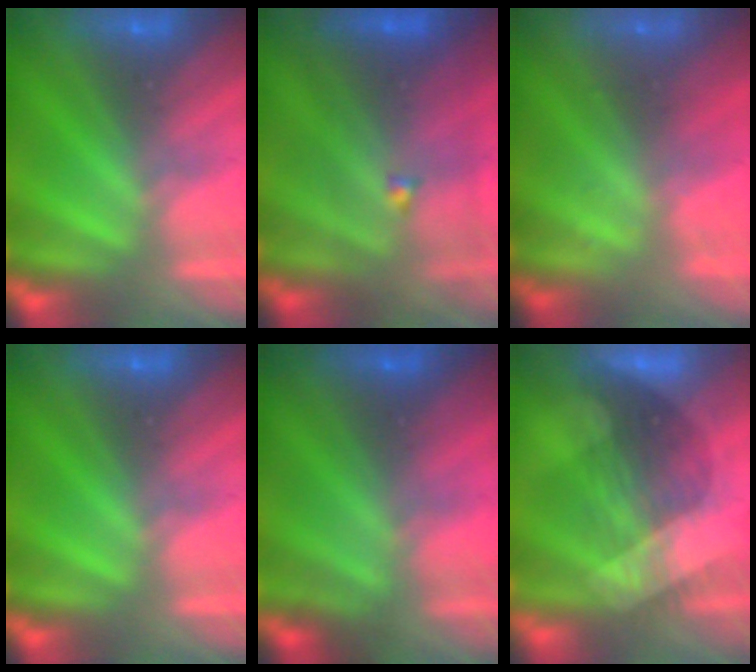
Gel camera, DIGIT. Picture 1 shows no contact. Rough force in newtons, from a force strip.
{"total": 4.8}
{"total": 2.3}
{"total": 0.0}
{"total": 4.5}
{"total": 3.2}